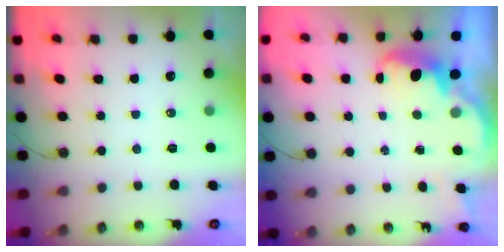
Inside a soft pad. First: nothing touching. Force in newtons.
{"total": 2.7, "press": 2.6, "slide": 0.6}